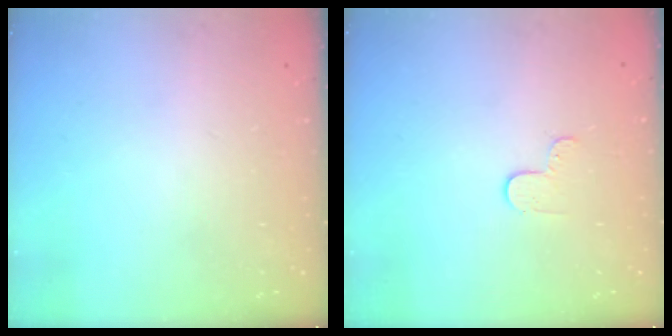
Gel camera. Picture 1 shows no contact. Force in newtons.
{"total": 3.7, "press": 3.6, "slide": 0.3}